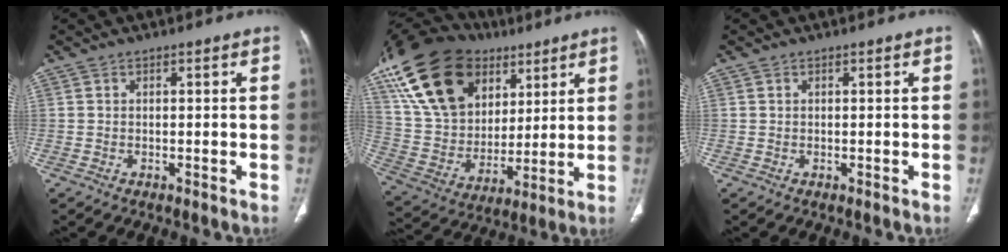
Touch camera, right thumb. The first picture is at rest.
{"total": 26.5, "force": [12.8, 17.8, 14.9], "torque": [-0.271, -0.001, 0.234]}
{"total": 0.0}